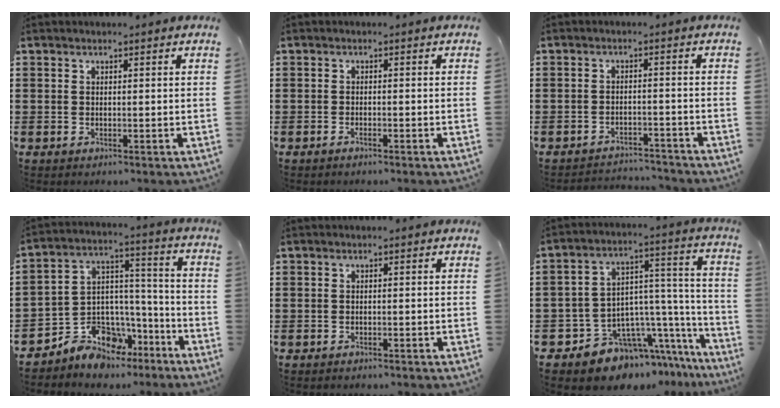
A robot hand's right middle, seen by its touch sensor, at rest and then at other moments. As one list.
[{"total": 0.8, "force": [-0.6, 0.0, 0.4], "torque": [-0.012, -0.005, -0.011]}, {"total": 2.9, "force": [-2.9, 0.3, -0.2], "torque": [-0.004, 0.002, -0.064]}, {"total": 8.0, "force": [-6.8, 4.2, 0.1], "torque": [-0.013, 0.015, -0.130]}, {"total": 0.6, "force": [-0.6, 0.1, 0.0], "torque": [-0.001, 0.000, -0.013]}, {"total": 9.3, "force": [-7.1, 5.5, 2.4], "torque": [-0.057, 0.004, -0.128]}]